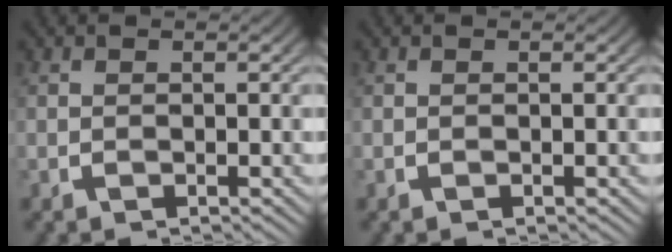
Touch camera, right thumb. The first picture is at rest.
{"total": 0.0}